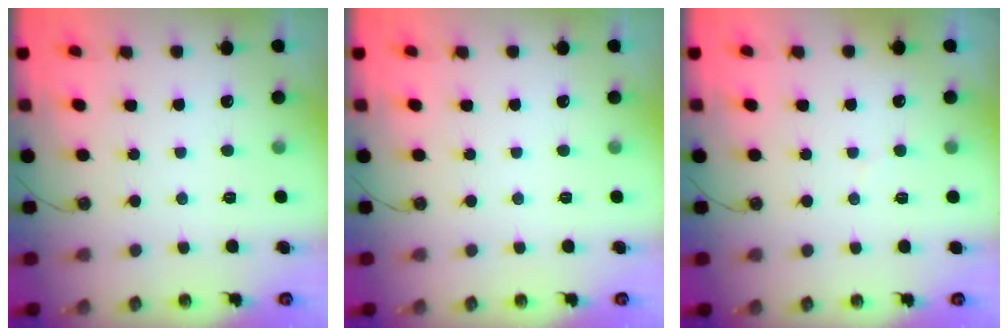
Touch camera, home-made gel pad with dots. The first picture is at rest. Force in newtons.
{"total": 0.0}
{"total": 3.0, "press": 3.0, "slide": 0.3}